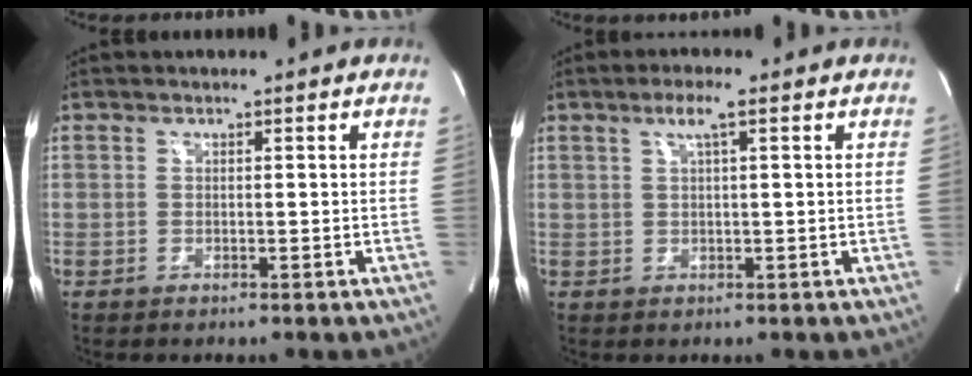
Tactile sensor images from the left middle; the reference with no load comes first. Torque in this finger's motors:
{"motor_torque": [0.43, 0.03, 0.19, 0.02]}